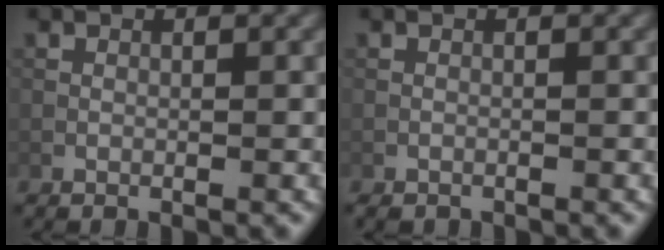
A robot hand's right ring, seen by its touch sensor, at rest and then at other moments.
{"total": 1.0, "force": [-0.9, 0.3, 0.1], "torque": [0.001, -0.003, -0.015]}